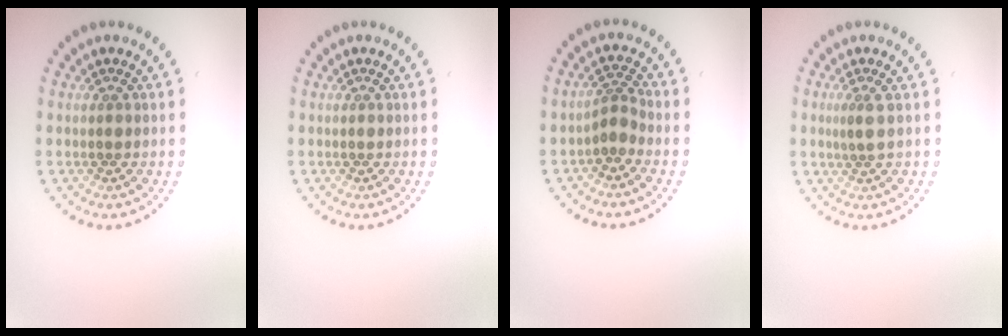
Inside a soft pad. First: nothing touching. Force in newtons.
{"total": 0.0}
{"total": 1.8, "press": 1.2, "slide": 1.4}
{"total": 1.3, "press": 1.0, "slide": 0.8}